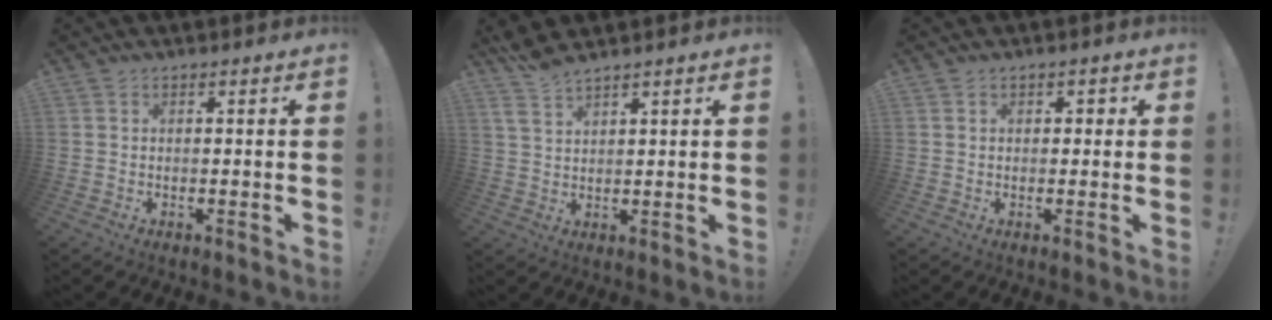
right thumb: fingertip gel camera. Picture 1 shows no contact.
{"total": 4.7, "force": [4.3, 0.6, 1.8], "torque": [-0.053, -0.019, 0.083]}
{"total": 1.5, "force": [0.0, 1.3, 0.8], "torque": [-0.001, 0.000, -0.004]}